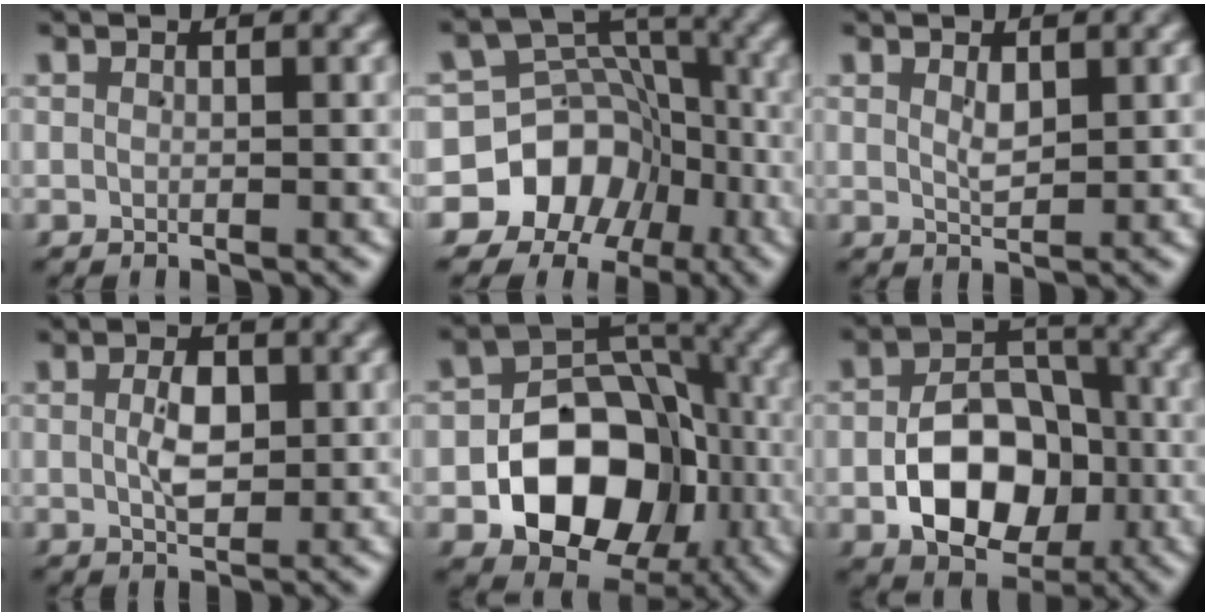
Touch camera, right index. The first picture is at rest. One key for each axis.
{"total": 15.7, "fx": -4.1, "fy": 13.9, "fz": 6.1, "tx": -0.125, "ty": -0.045, "tz": -0.067}
{"total": 1.4, "fx": 0.7, "fy": 0.5, "fz": 1.1, "tx": -0.018, "ty": -0.003, "tz": 0.016}
{"total": 3.1, "fx": 0.2, "fy": 1.8, "fz": 2.6, "tx": -0.042, "ty": -0.001, "tz": 0.007}
{"total": 13.7, "fx": -3.2, "fy": 10.4, "fz": 8.4, "tx": -0.133, "ty": -0.026, "tz": -0.045}
{"total": 9.8, "fx": -2.1, "fy": 7.5, "fz": 5.9, "tx": -0.098, "ty": -0.008, "tz": -0.037}